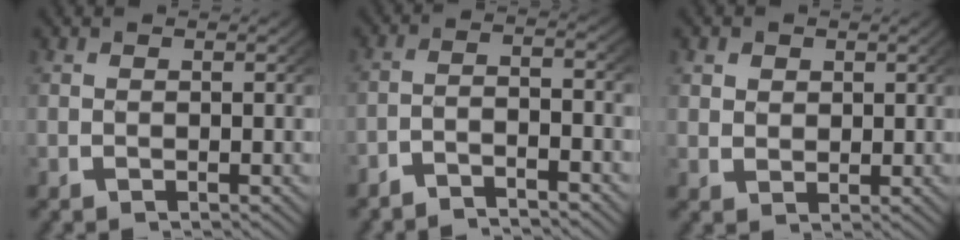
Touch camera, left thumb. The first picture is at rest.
{"total": 3.1, "force": [-2.4, 0.7, 1.8], "torque": [-0.031, -0.004, -0.048]}
{"total": 1.9, "force": [0.9, 1.6, 0.7], "torque": [-0.011, -0.009, 0.025]}